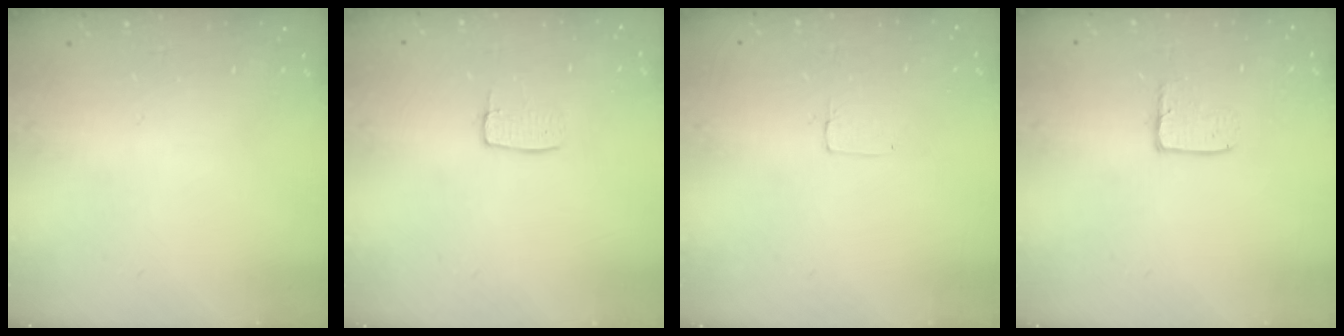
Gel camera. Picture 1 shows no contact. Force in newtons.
{"total": 4.8, "press": 4.8, "slide": 0.3}
{"total": 2.0, "press": 2.0, "slide": 0.0}
{"total": 4.0, "press": 4.0, "slide": 0.4}